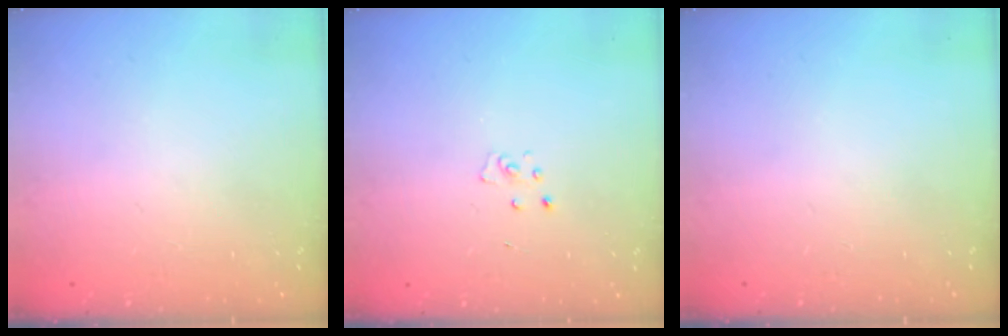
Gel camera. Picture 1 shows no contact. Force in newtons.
{"total": 2.7, "press": 2.7, "slide": 0.3}
{"total": 0.0}